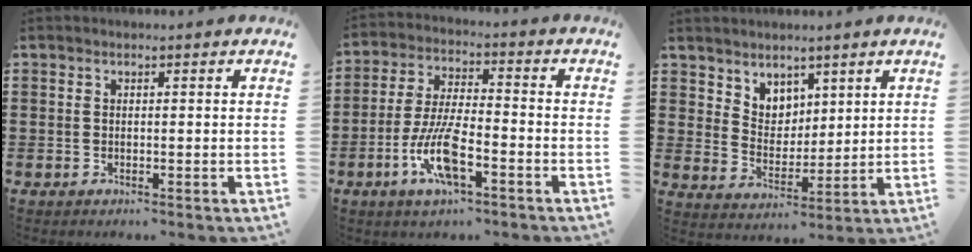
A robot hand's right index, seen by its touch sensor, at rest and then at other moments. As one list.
[{"total": 9.6, "force": [-4.0, 3.1, 8.2], "torque": [-0.177, -0.004, -0.074]}, {"total": 5.1, "force": [3.9, 3.3, 0.1], "torque": [-0.025, -0.006, 0.074]}]